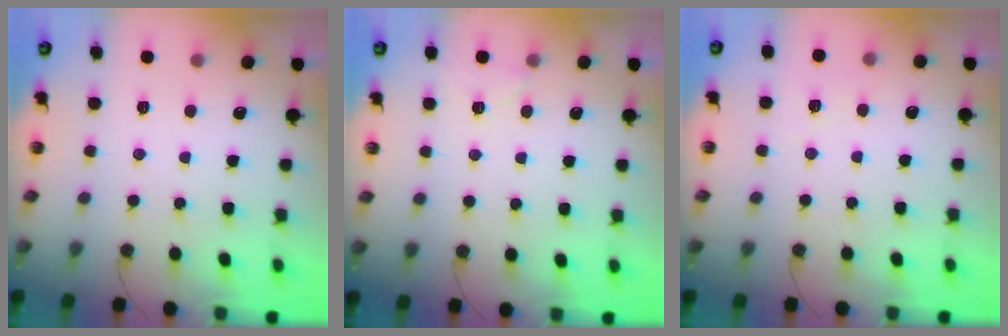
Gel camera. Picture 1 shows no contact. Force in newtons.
{"total": 4.0, "press": 3.3, "slide": 2.3}
{"total": 5.0, "press": 4.5, "slide": 2.2}